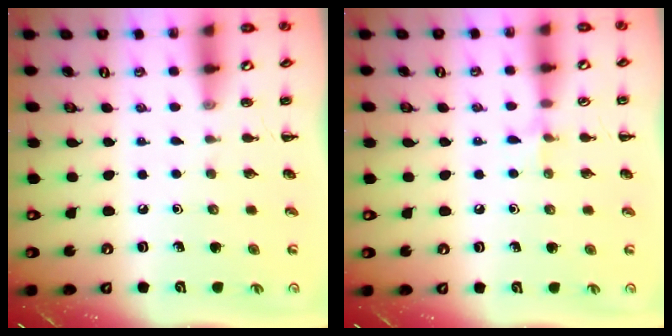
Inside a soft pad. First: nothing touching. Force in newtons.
{"total": 5.2, "press": 4.9, "slide": 1.6}